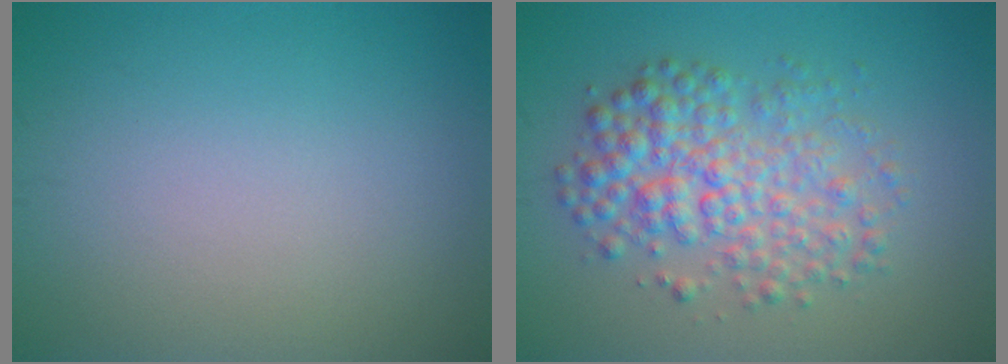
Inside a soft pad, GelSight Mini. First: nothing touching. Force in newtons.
{"total": 5.4, "press": 5.4, "slide": 0.0}